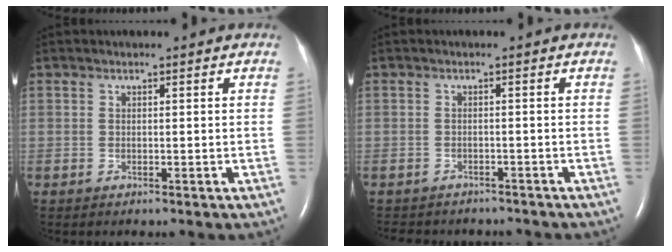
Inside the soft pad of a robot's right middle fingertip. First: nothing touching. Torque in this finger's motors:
{"motor_torque": [0.11, -0.08, 0.00, 0.03]}